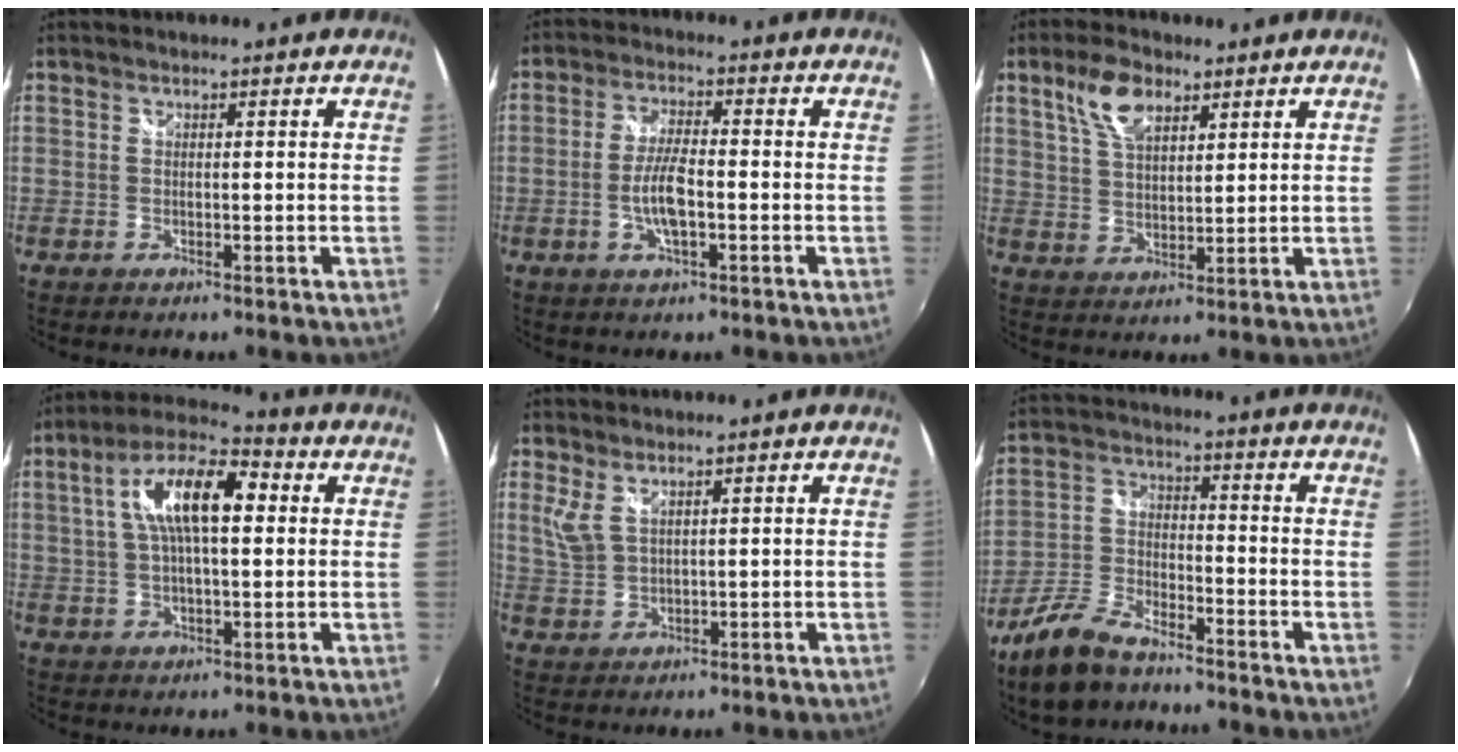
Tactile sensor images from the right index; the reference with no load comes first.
{"total": 6.3, "force": [-1.7, 1.8, 5.8], "torque": [-0.118, -0.001, -0.031]}
{"total": 7.8, "force": [4.3, 3.8, 5.2], "torque": [-0.101, 0.015, 0.084]}
{"total": 13.4, "force": [2.8, 5.1, 12.1], "torque": [-0.220, 0.027, 0.040]}
{"total": 3.6, "force": [2.2, 1.4, 2.5], "torque": [-0.055, -0.004, 0.047]}
{"total": 11.0, "force": [-8.3, 3.9, 6.0], "torque": [-0.139, -0.006, -0.167]}